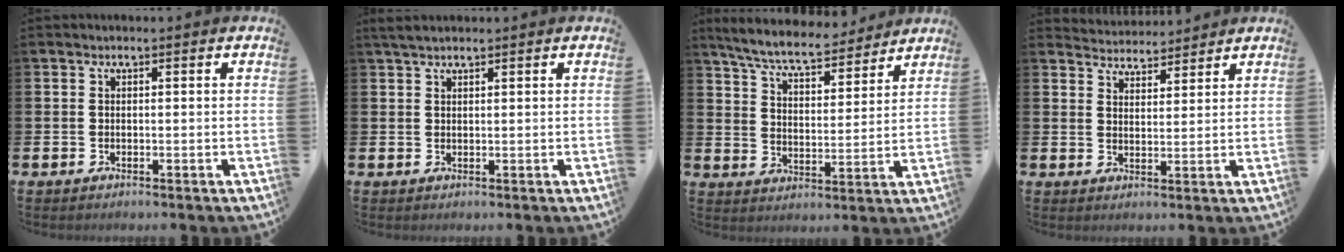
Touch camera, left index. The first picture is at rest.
{"total": 2.0, "force": [1.8, 0.5, 0.9], "torque": [-0.018, 0.005, 0.032]}
{"total": 7.4, "force": [7.0, 1.0, 2.2], "torque": [-0.075, -0.042, 0.123]}
{"total": 4.0, "force": [3.9, 0.5, -0.6], "torque": [0.003, -0.026, 0.070]}